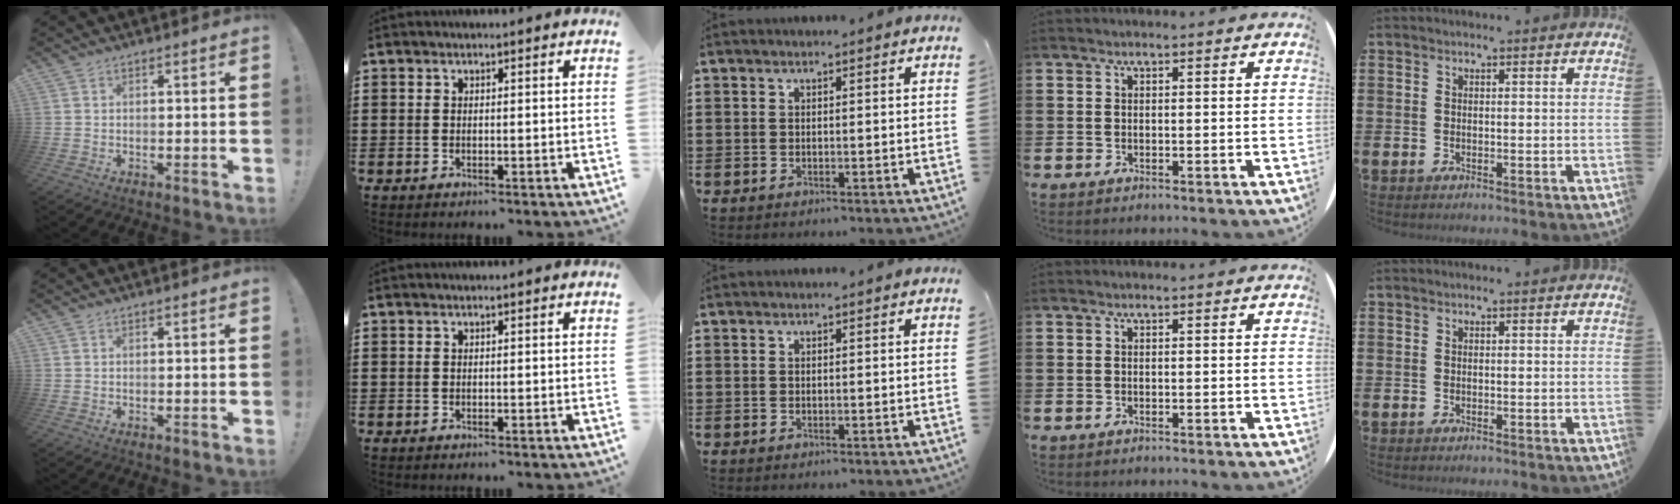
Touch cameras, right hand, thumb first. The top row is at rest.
{}